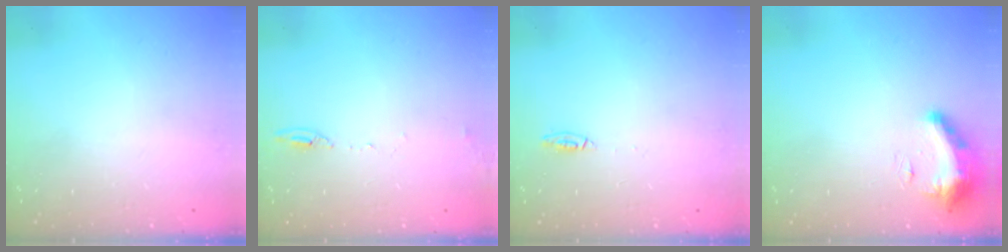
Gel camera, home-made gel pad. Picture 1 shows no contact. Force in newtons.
{"total": 6.2, "press": 5.9, "slide": 2.0}
{"total": 5.2, "press": 4.1, "slide": 3.2}
{"total": 15.9, "press": 10.7, "slide": 11.8}